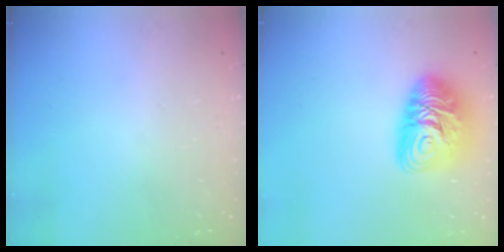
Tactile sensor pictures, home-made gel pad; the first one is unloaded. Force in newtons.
{"total": 11.7, "press": 11.7, "slide": 1.0}